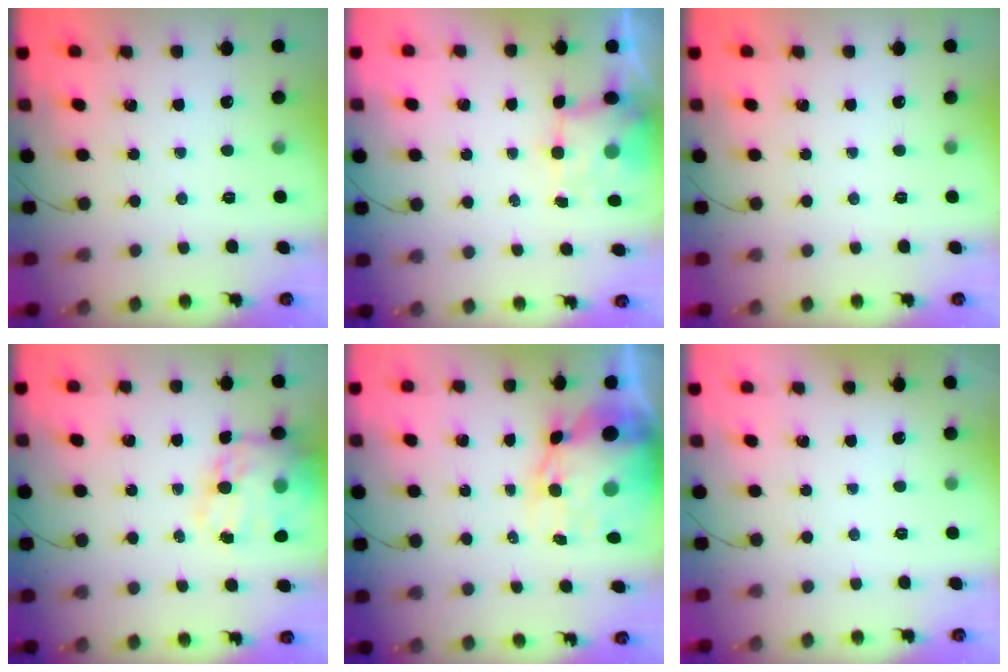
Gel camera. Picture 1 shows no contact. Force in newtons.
{"total": 3.1, "press": 3.0, "slide": 0.7}
{"total": 0.0}
{"total": 18.7, "press": 18.1, "slide": 4.5}
{"total": 10.6, "press": 10.1, "slide": 3.0}
{"total": 1.9, "press": 1.9, "slide": 0.3}